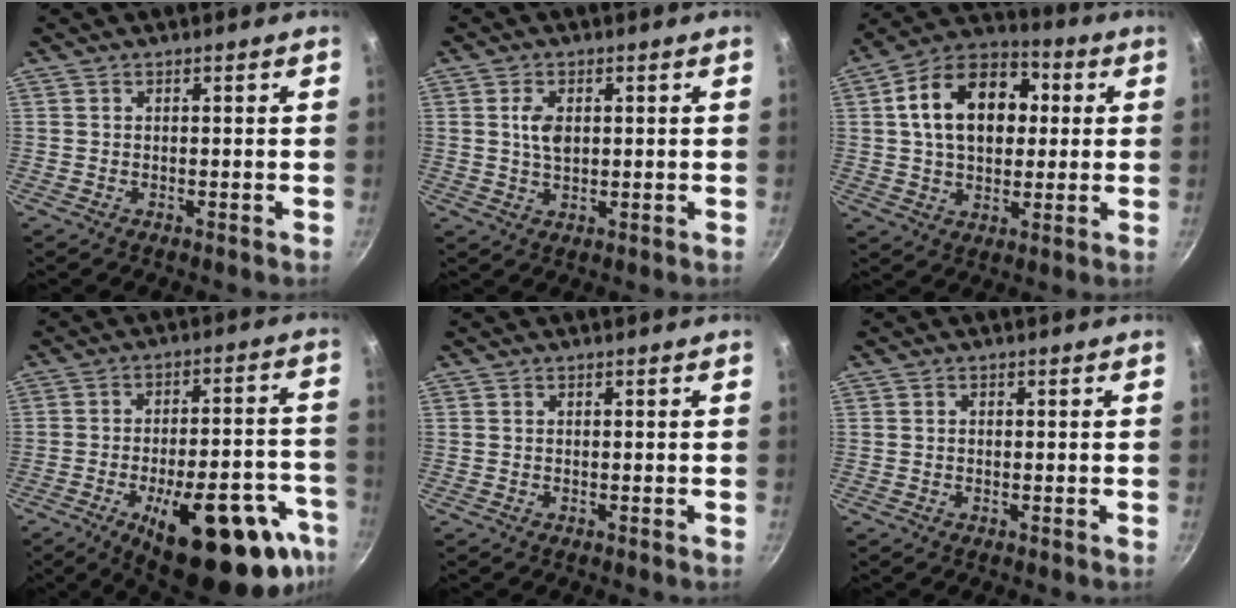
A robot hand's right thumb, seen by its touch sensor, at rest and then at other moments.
{"total": 4.3, "force": [0.8, 2.6, 3.3], "torque": [-0.054, -0.004, 0.015]}
{"total": 18.2, "force": [3.1, 12.5, 12.8], "torque": [-0.181, 0.026, 0.035]}
{"total": 25.3, "force": [-12.4, 9.7, 19.8], "torque": [-0.210, 0.046, -0.166]}
{"total": 0.0}
{"total": 0.7, "force": [-0.1, 0.6, 0.3], "torque": [-0.006, 0.004, -0.001]}